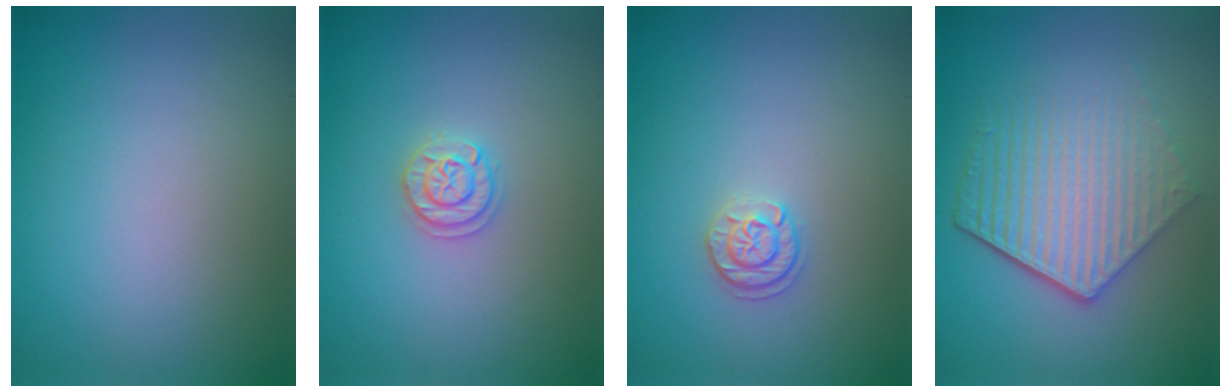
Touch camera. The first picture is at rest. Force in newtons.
{"total": 1.8, "press": 1.8, "slide": 0.3}
{"total": 1.7, "press": 1.6, "slide": 0.4}
{"total": 6.1, "press": 4.4, "slide": 4.2}